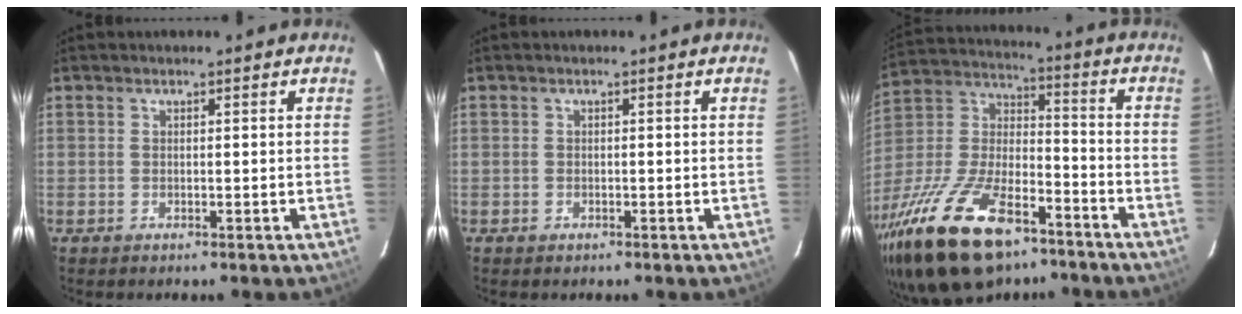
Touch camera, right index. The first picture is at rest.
{"total": 0.9, "force": [-0.5, 0.7, 0.1], "torque": [0.000, 0.002, -0.005]}
{"total": 28.5, "force": [-18.3, 12.5, 17.9], "torque": [-0.371, -0.026, -0.308]}